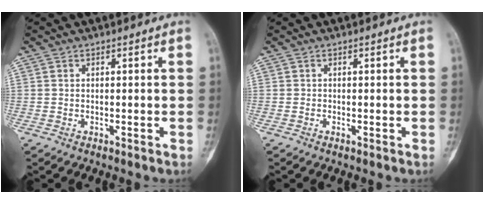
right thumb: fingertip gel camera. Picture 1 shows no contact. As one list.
[{"total": 0.0}]